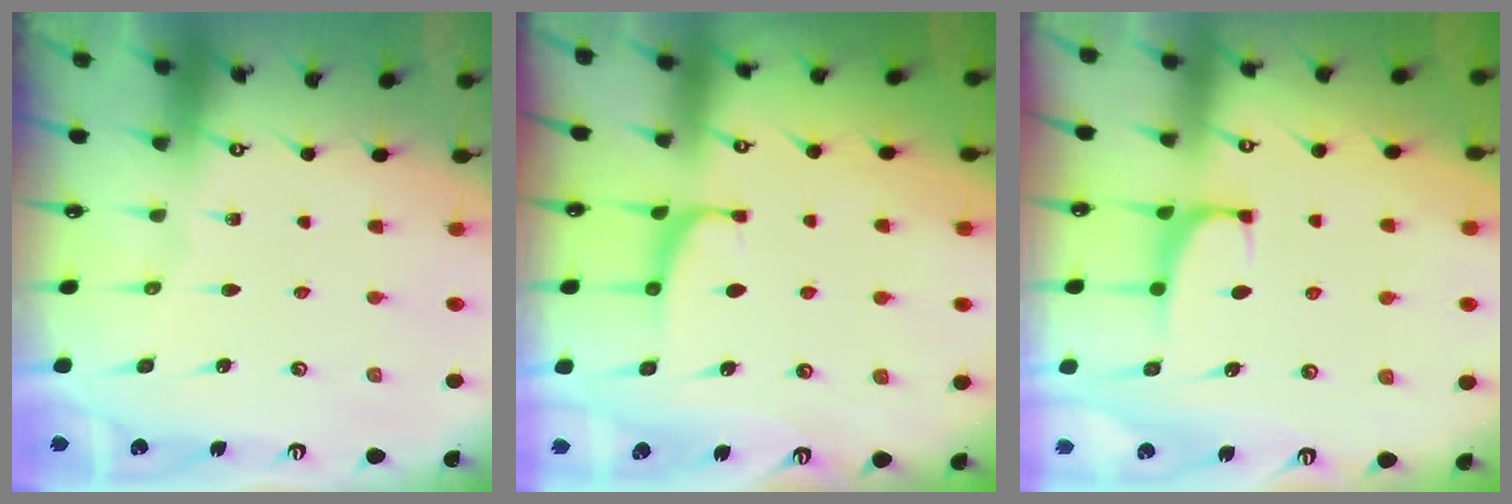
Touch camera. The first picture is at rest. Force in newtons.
{"total": 1.3, "press": 1.2, "slide": 0.6}
{"total": 1.4, "press": 1.3, "slide": 0.7}